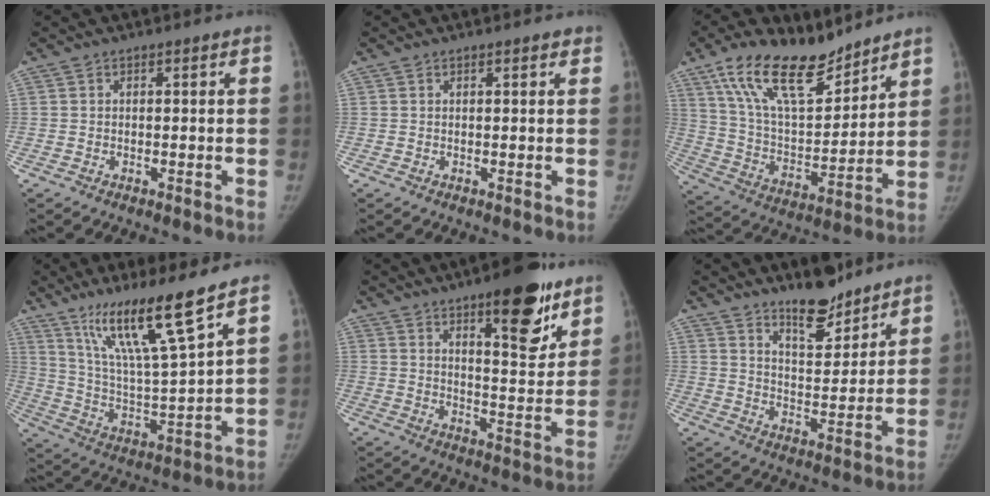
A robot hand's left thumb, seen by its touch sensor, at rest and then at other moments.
{"total": 1.2, "force": [0.9, 0.3, 0.7], "torque": [-0.007, -0.003, 0.012]}
{"total": 19.3, "force": [13.9, 7.7, 11.0], "torque": [-0.162, -0.065, 0.258]}
{"total": 16.6, "force": [11.3, 0.8, 12.1], "torque": [-0.208, -0.067, 0.213]}
{"total": 15.9, "force": [9.7, 5.2, 11.5], "torque": [-0.119, -0.059, 0.142]}
{"total": 10.5, "force": [8.5, 3.5, 5.0], "torque": [-0.057, -0.070, 0.145]}